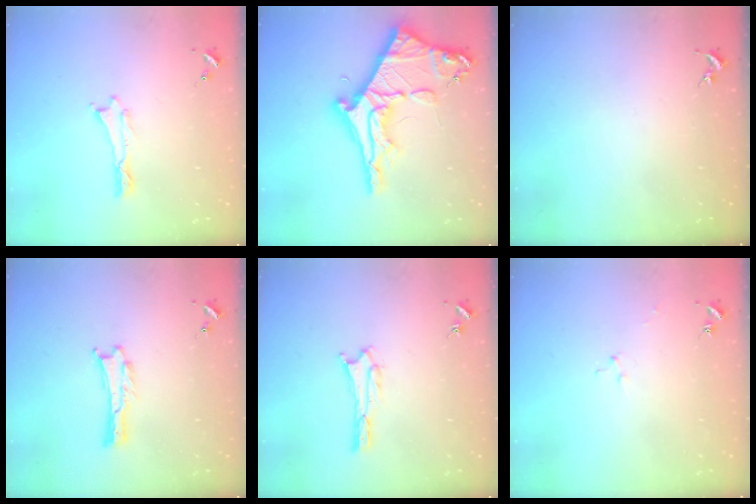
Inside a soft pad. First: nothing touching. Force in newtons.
{"total": 9.8, "press": 9.8, "slide": 1.1}
{"total": 0.0}
{"total": 0.0}
{"total": 1.6, "press": 1.6, "slide": 0.2}
{"total": 2.5, "press": 2.5, "slide": 0.3}